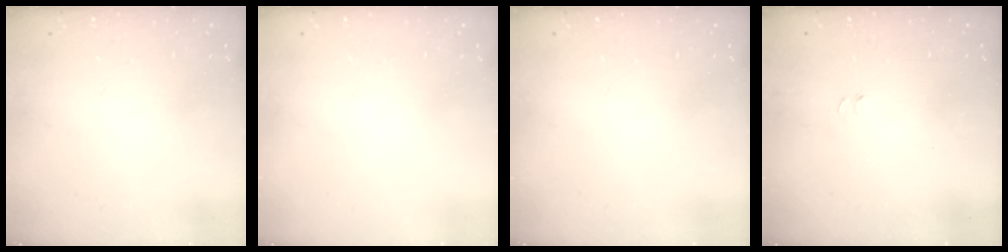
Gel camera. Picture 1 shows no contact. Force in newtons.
{"total": 0.0}
{"total": 0.0}
{"total": 3.3, "press": 3.2, "slide": 0.7}